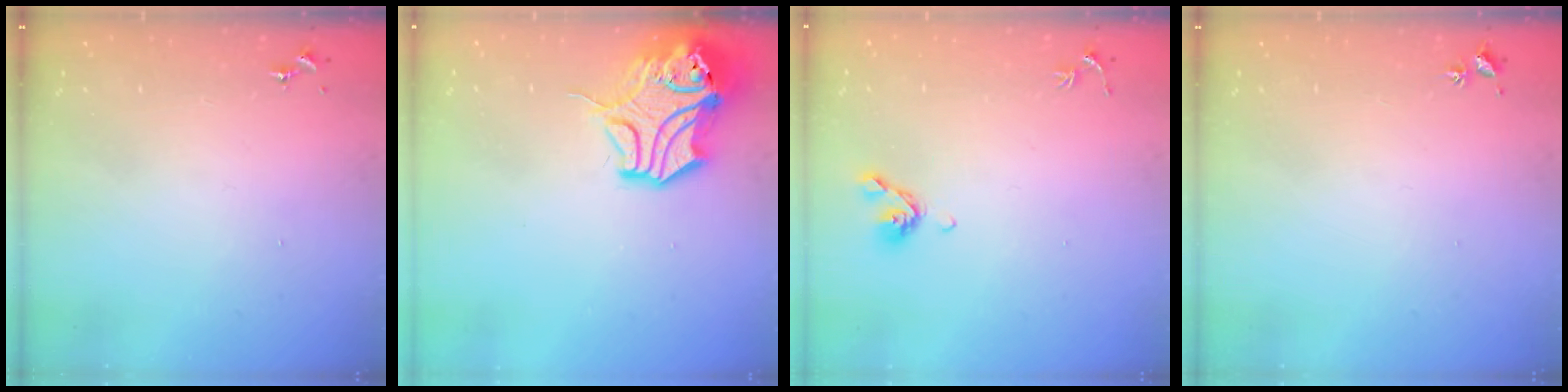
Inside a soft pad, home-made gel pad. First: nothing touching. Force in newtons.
{"total": 14.2, "press": 14.1, "slide": 1.9}
{"total": 6.5, "press": 6.4, "slide": 1.3}
{"total": 2.0, "press": 2.0, "slide": 0.3}